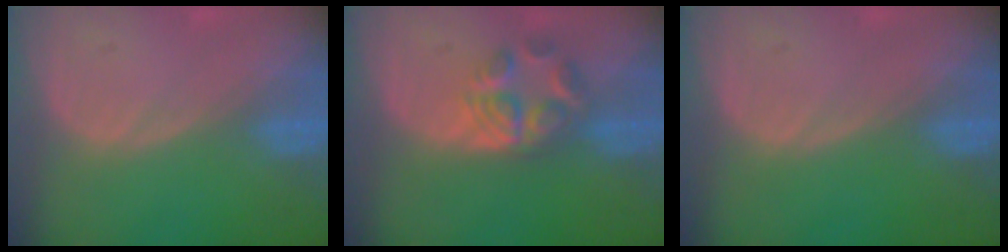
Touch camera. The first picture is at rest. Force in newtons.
{"total": 6.0, "press": 5.1, "slide": 3.1}
{"total": 0.0}